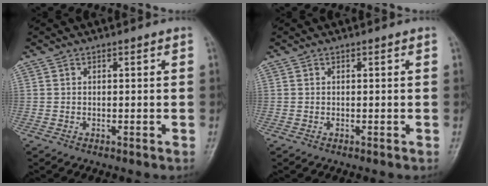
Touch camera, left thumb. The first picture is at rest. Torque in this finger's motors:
{"motor_torque": [-0.02, 0.02, -0.01, -0.01, 0.00]}